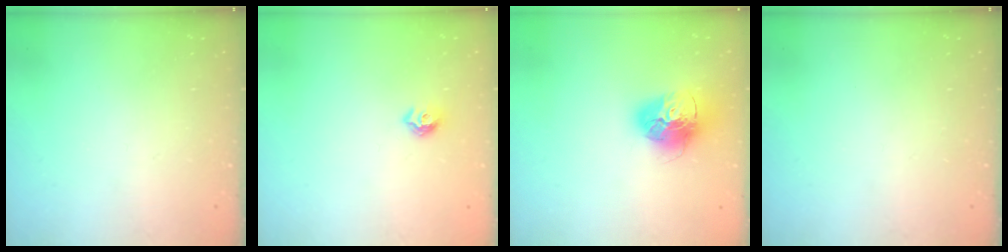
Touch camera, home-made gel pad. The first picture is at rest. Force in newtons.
{"total": 6.9, "press": 6.8, "slide": 0.9}
{"total": 16.2, "press": 16.1, "slide": 1.6}
{"total": 0.0}